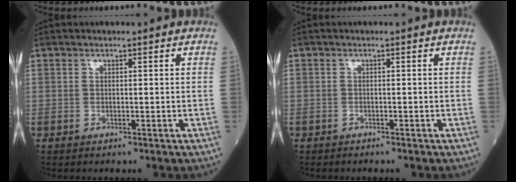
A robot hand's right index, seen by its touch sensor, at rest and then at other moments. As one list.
[{"total": 0.6, "force": [-0.5, 0.3, 0.0], "torque": [-0.011, 0.000, -0.015]}]